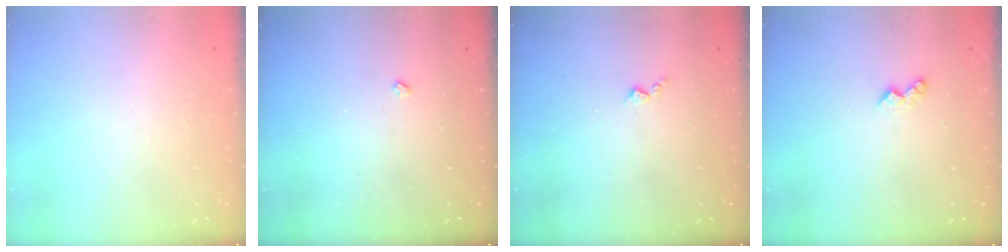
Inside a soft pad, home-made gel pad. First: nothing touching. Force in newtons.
{"total": 3.3, "press": 3.3, "slide": 0.4}
{"total": 2.8, "press": 2.8, "slide": 0.5}
{"total": 3.8, "press": 3.7, "slide": 0.7}